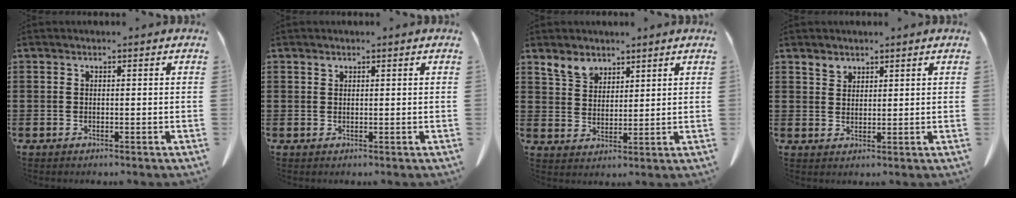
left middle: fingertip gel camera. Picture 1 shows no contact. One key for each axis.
{"total": 0.6, "fx": 0.4, "fy": 0.3, "fz": 0.2, "tx": -0.007, "ty": 0.001, "tz": 0.009}
{"total": 4.5, "fx": 3.5, "fy": 2.5, "fz": 1.3, "tx": -0.038, "ty": 0.003, "tz": 0.066}
{"total": 2.2, "fx": 1.8, "fy": 1.1, "fz": 0.4, "tx": -0.004, "ty": -0.001, "tz": 0.034}